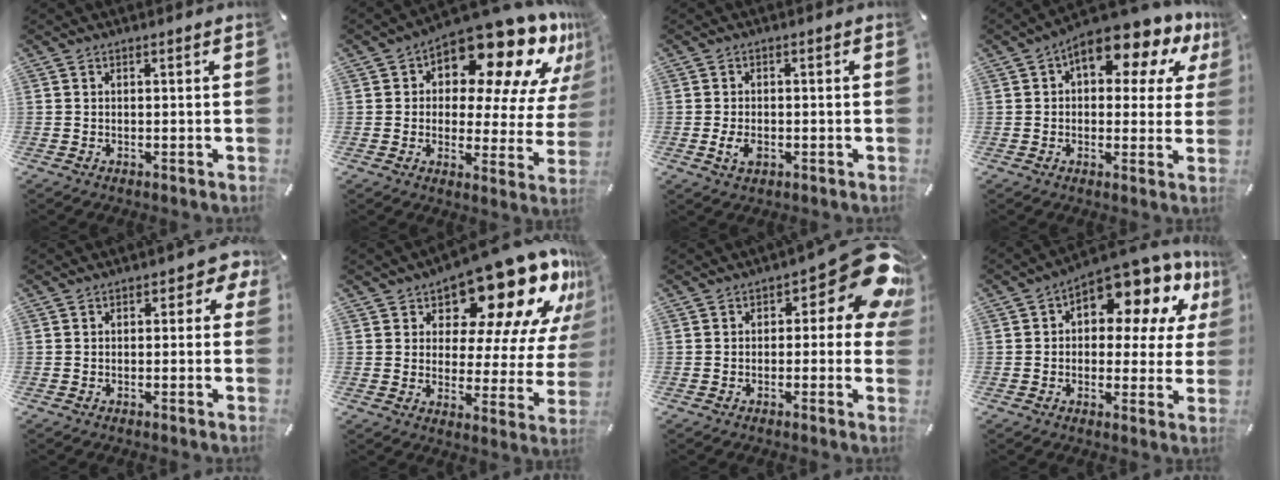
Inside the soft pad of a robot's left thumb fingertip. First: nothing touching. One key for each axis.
{"total": 19.0, "fx": 12.7, "fy": 8.3, "fz": 11.5, "tx": -0.153, "ty": -0.107, "tz": 0.208}
{"total": 3.3, "fx": -1.0, "fy": 2.0, "fz": 2.4, "tx": -0.063, "ty": -0.002, "tz": -0.021}
{"total": 13.3, "fx": 7.2, "fy": 6.4, "fz": 9.1, "tx": -0.129, "ty": -0.046, "tz": 0.121}
{"total": 3.2, "fx": -0.3, "fy": 2.1, "fz": 2.5, "tx": -0.032, "ty": 0.007, "tz": -0.011}
{"total": 19.5, "fx": 14.6, "fy": 8.0, "fz": 10.0, "tx": -0.137, "ty": -0.124, "tz": 0.240}
{"total": 14.0, "fx": 5.4, "fy": 6.2, "fz": 11.3, "tx": -0.132, "ty": -0.043, "tz": 0.092}
{"total": 13.7, "fx": 9.1, "fy": 6.2, "fz": 8.1, "tx": -0.117, "ty": -0.084, "tz": 0.154}